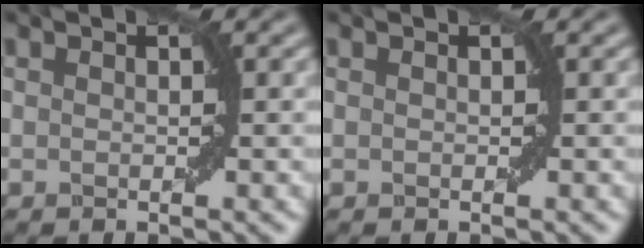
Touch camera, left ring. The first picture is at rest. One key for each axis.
{"total": 0.0}